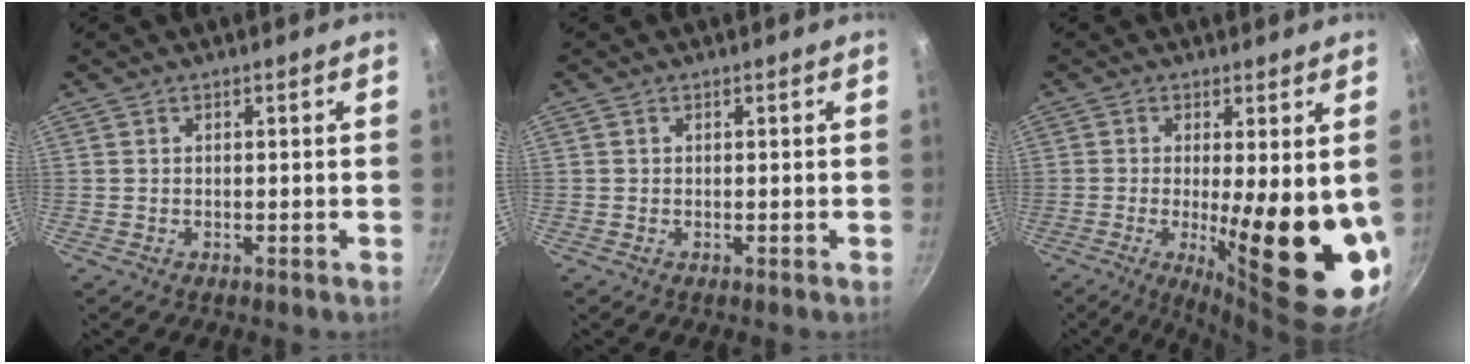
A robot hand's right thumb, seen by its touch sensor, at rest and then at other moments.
{"total": 0.0}
{"total": 18.1, "force": [-1.4, 5.2, 17.2], "torque": [-0.221, -0.035, -0.009]}